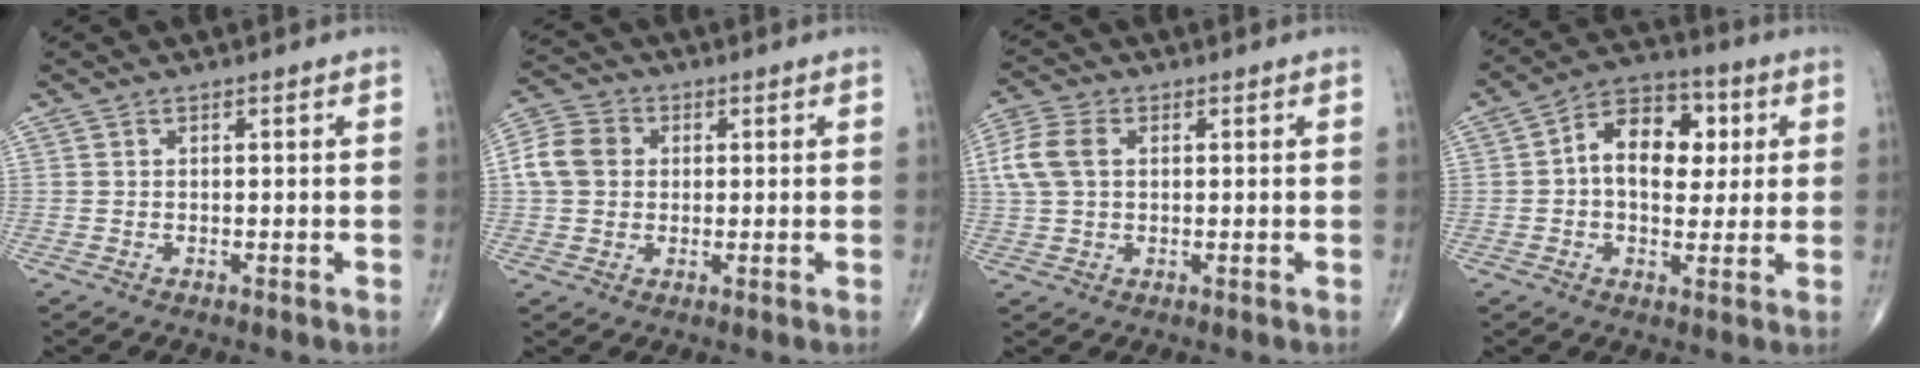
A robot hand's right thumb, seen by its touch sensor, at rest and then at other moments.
{"total": 7.7, "force": [0.9, 6.4, 4.1], "torque": [-0.071, 0.015, 0.007]}
{"total": 7.3, "force": [1.3, 4.9, 5.2], "torque": [-0.127, 0.015, 0.026]}
{"total": 13.0, "force": [2.0, 8.5, 9.6], "torque": [-0.111, 0.018, 0.023]}